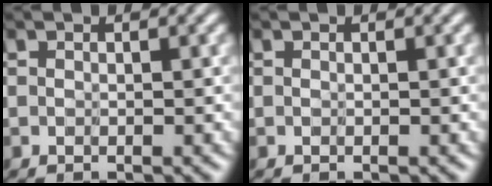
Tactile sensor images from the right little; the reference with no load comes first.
{"total": 0.0}